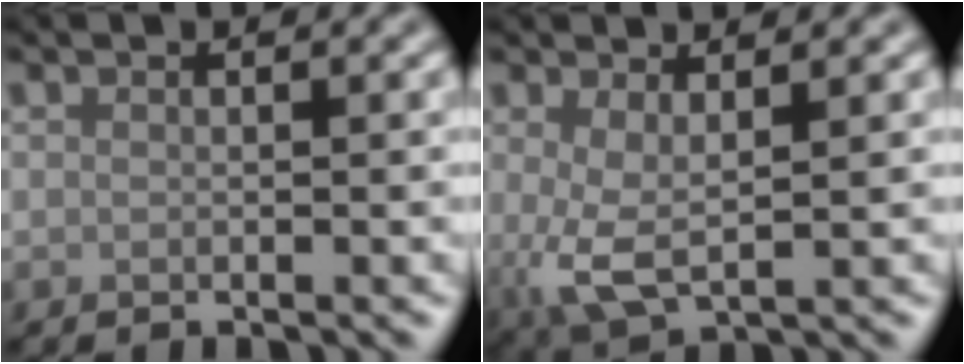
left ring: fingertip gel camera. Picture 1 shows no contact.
{"total": 3.6, "force": [0.3, 1.3, 3.3], "torque": [-0.073, -0.011, 0.007]}